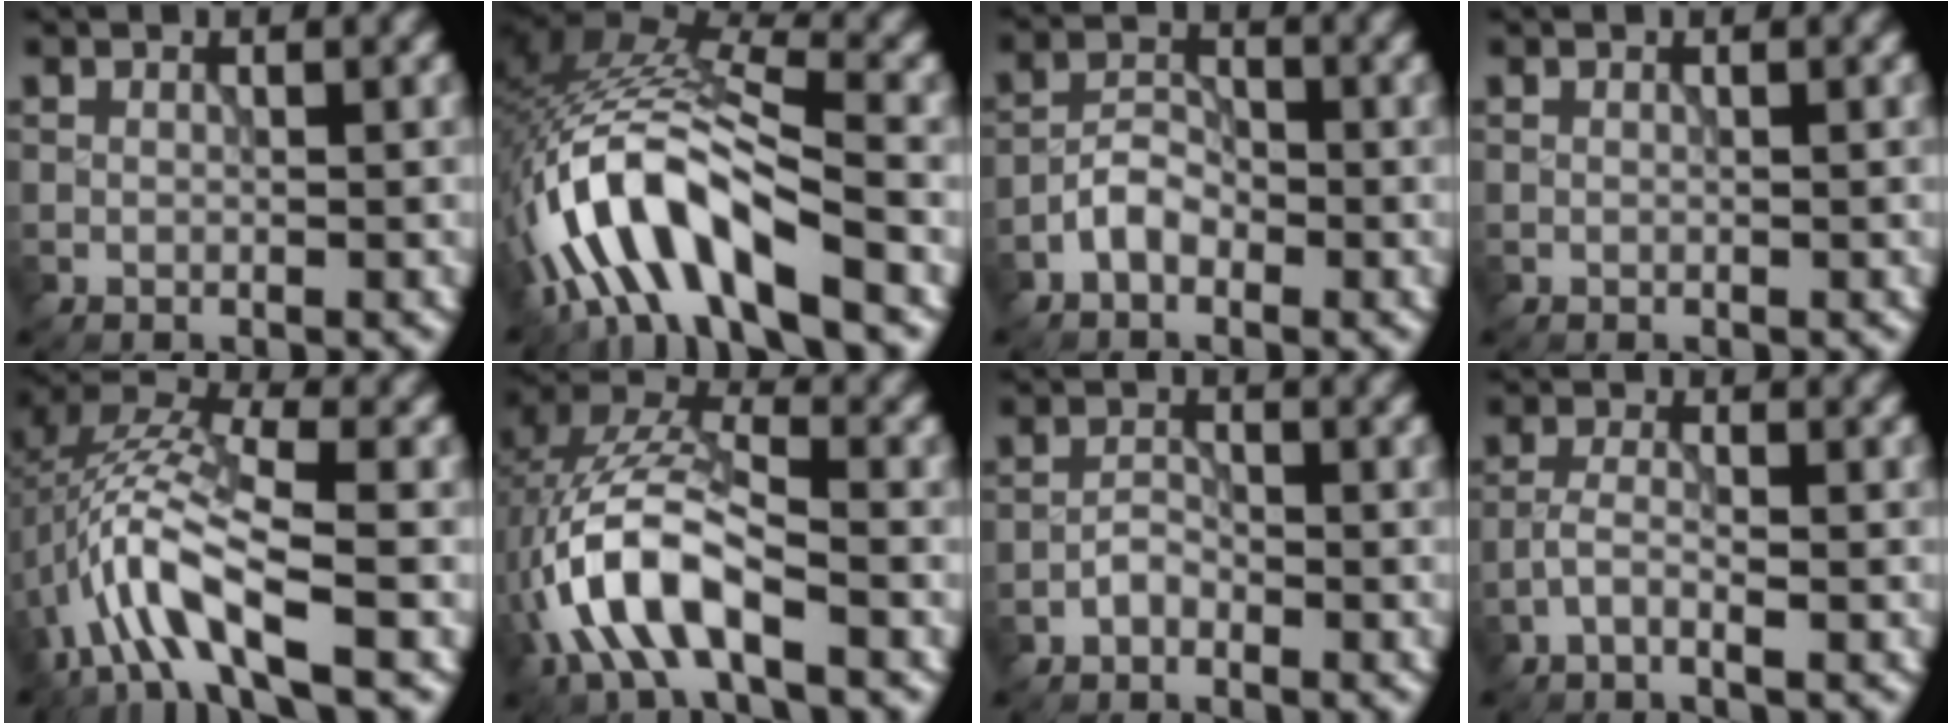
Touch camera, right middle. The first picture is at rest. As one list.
[{"total": 9.5, "force": [-5.0, 2.9, 7.5], "torque": [-0.137, 0.015, -0.095]}, {"total": 2.6, "force": [-1.6, 1.5, 1.5], "torque": [-0.023, 0.010, -0.035]}, {"total": 0.0}, {"total": 7.2, "force": [-2.1, 2.4, 6.4], "torque": [-0.137, 0.014, -0.053]}, {"total": 8.5, "force": [-3.0, 3.7, 7.0], "torque": [-0.152, 0.012, -0.062]}, {"total": 1.3, "force": [-1.0, 0.6, 0.6], "torque": [-0.010, 0.004, -0.023]}, {"total": 1.8, "force": [-1.1, 0.3, 1.4], "torque": [-0.029, 0.005, -0.031]}]